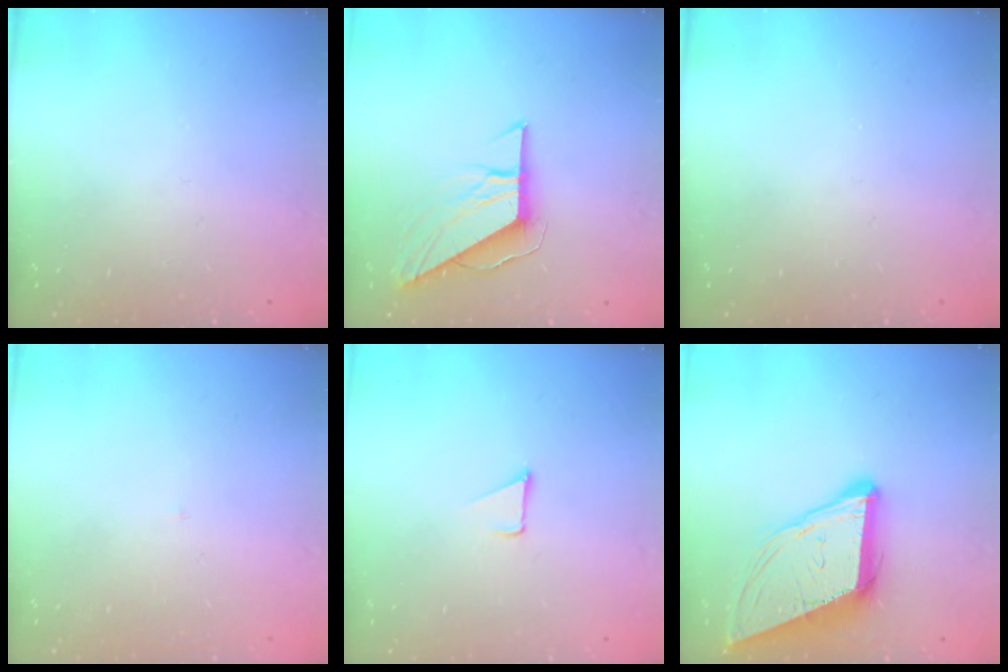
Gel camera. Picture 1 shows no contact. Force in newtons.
{"total": 8.3, "press": 8.3, "slide": 0.7}
{"total": 0.0}
{"total": 1.7, "press": 1.6, "slide": 0.1}
{"total": 2.3, "press": 2.3, "slide": 0.2}
{"total": 13.2, "press": 12.6, "slide": 4.0}